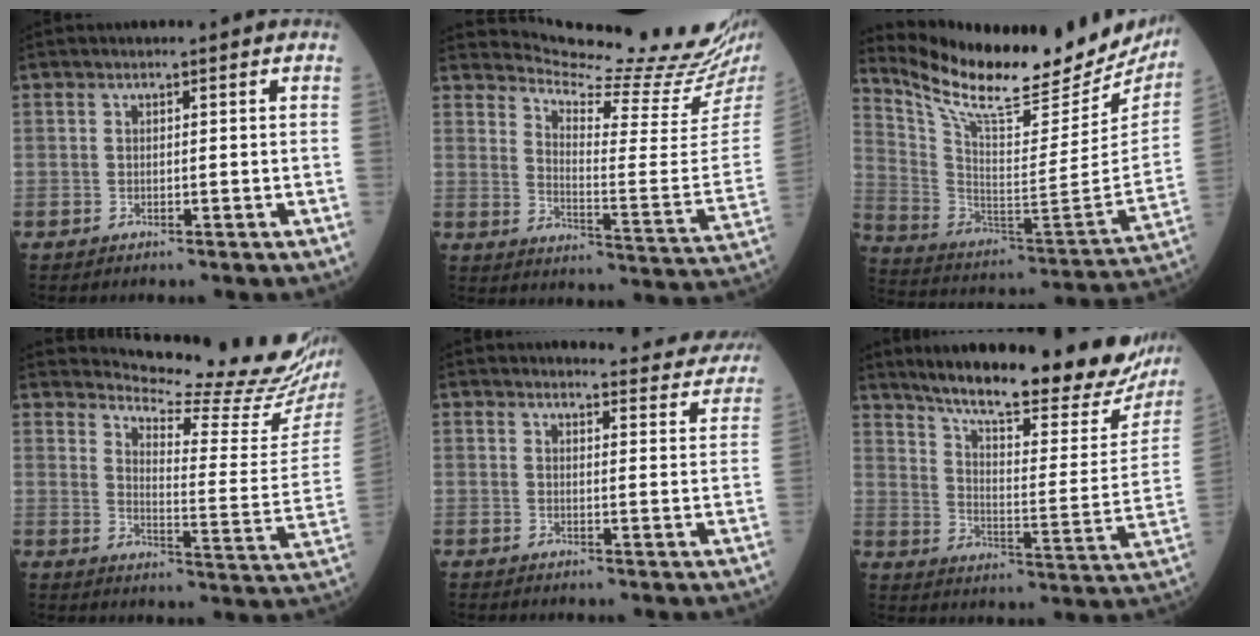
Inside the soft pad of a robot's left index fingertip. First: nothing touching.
{"total": 18.9, "force": [18.3, -1.4, 4.7], "torque": [-0.085, -0.127, 0.236]}
{"total": 27.7, "force": [24.5, 5.2, 11.9], "torque": [-0.216, -0.075, 0.353]}
{"total": 19.1, "force": [18.1, -0.4, 6.1], "torque": [-0.106, -0.115, 0.224]}
{"total": 10.9, "force": [10.8, 0.9, 1.2], "torque": [0.002, -0.038, 0.105]}
{"total": 27.4, "force": [23.0, 4.3, 14.2], "torque": [-0.219, -0.049, 0.304]}